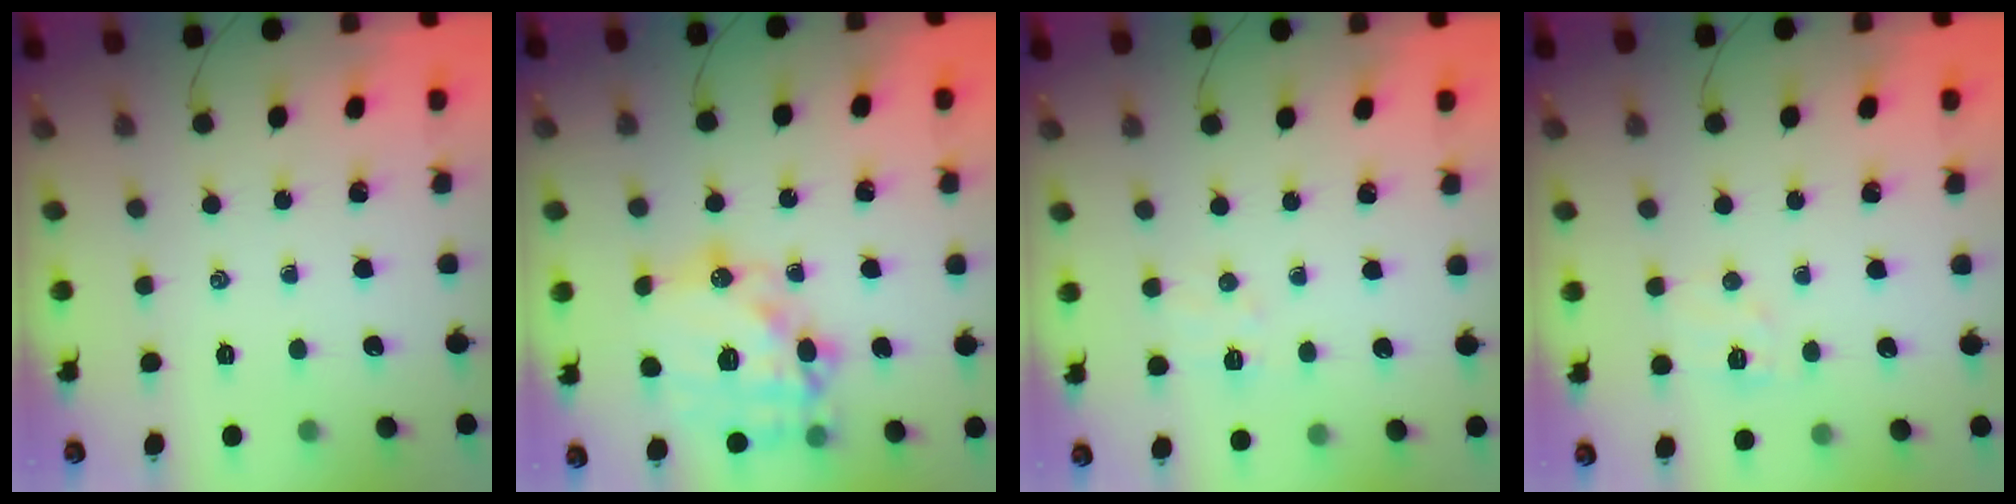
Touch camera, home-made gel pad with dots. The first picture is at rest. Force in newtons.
{"total": 21.8, "press": 21.5, "slide": 3.4}
{"total": 4.9, "press": 4.7, "slide": 1.2}
{"total": 7.1, "press": 6.9, "slide": 1.5}